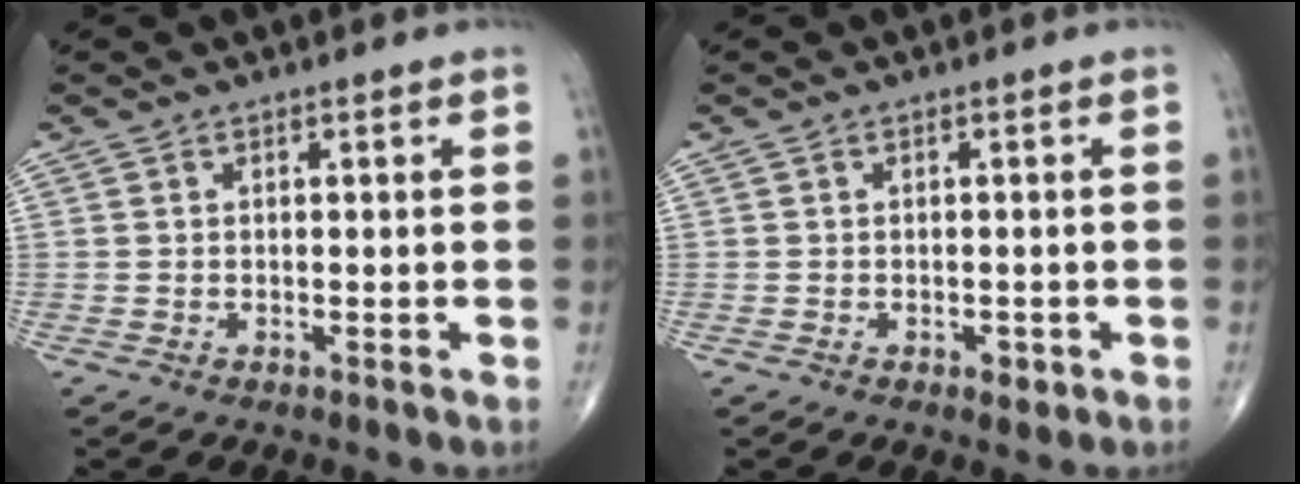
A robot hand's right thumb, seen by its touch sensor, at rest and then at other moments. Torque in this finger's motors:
{"motor_torque": [-0.17, 0.04, -0.13, -0.05, 0.00]}